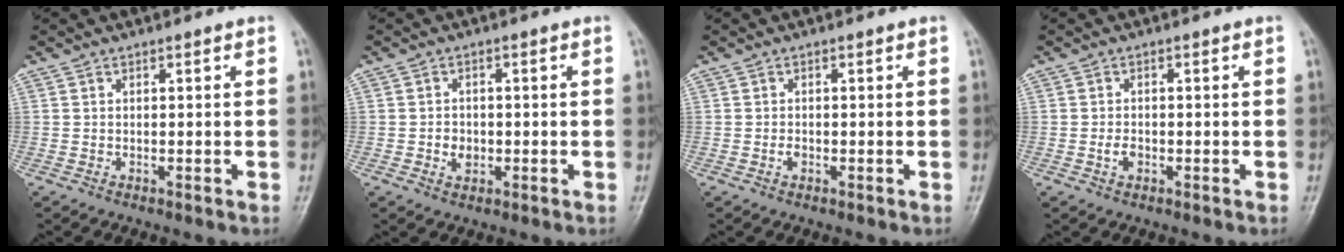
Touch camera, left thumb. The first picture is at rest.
{"total": 2.9, "force": [-0.6, 2.4, 1.6], "torque": [-0.015, 0.004, -0.010]}
{"total": 1.1, "force": [-0.4, 0.8, 0.7], "torque": [-0.010, 0.001, -0.009]}
{"total": 2.0, "force": [-0.6, 1.4, 1.3], "torque": [-0.022, 0.004, -0.013]}